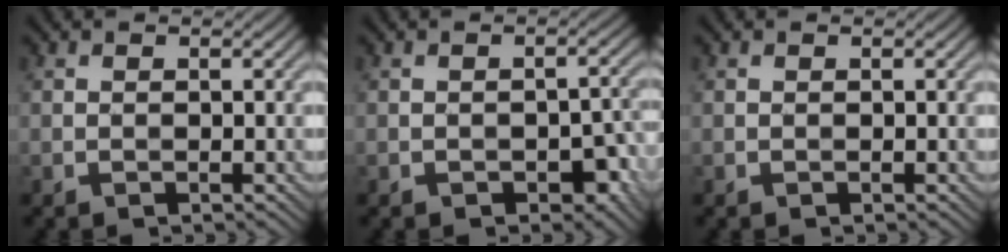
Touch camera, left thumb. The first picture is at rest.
{"total": 4.1, "force": [-1.8, 2.3, 2.9], "torque": [-0.035, 0.000, -0.021]}
{"total": 0.0}